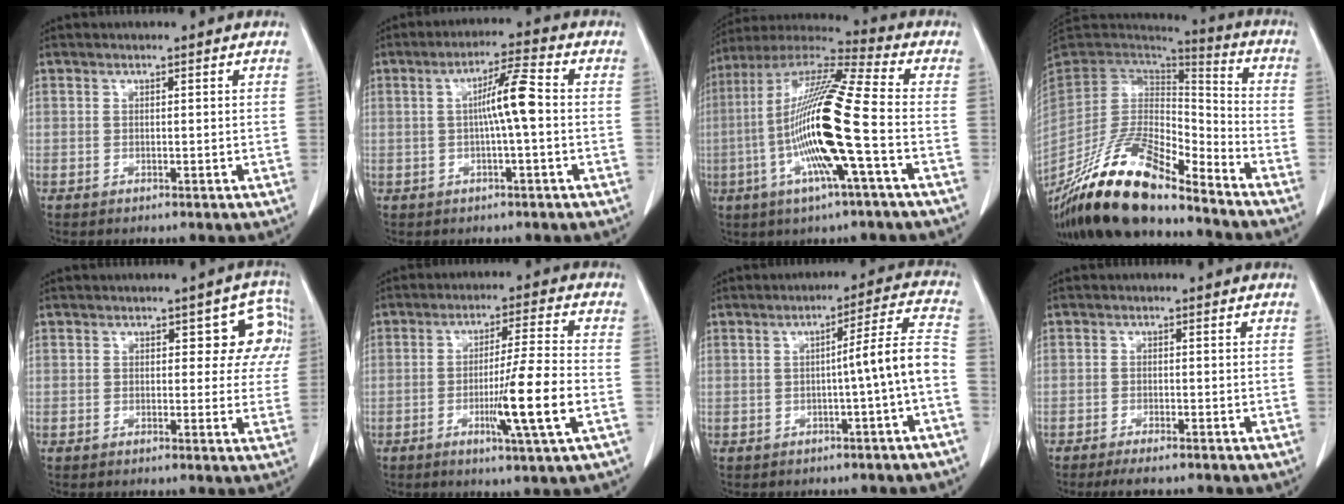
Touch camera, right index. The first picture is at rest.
{"total": 6.4, "force": [0.0, 0.0, 6.4], "torque": [-0.112, 0.012, -0.002]}
{"total": 18.2, "force": [-3.7, 0.2, 17.9], "torque": [-0.352, -0.004, -0.080]}
{"total": 21.1, "force": [-16.5, 4.8, 12.2], "torque": [-0.252, -0.011, -0.311]}
{"total": 6.3, "force": [1.9, 3.6, 4.8], "torque": [-0.022, 0.021, 0.016]}
{"total": 10.3, "force": [-2.9, -1.0, 9.8], "torque": [-0.168, -0.015, -0.051]}
{"total": 7.1, "force": [-1.7, -1.2, 6.8], "torque": [-0.090, 0.016, -0.024]}
{"total": 3.8, "force": [-3.2, 0.6, 1.9], "torque": [-0.024, -0.006, -0.049]}